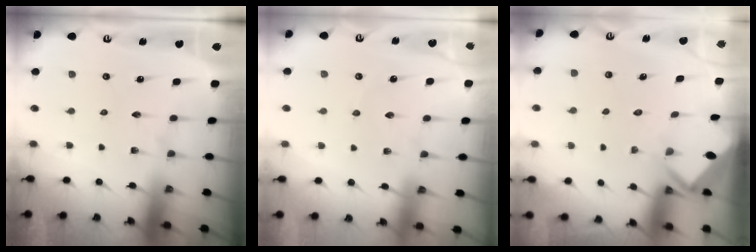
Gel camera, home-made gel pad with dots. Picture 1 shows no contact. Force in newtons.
{"total": 1.2, "press": 1.2, "slide": 0.2}
{"total": 2.8, "press": 2.8, "slide": 0.1}